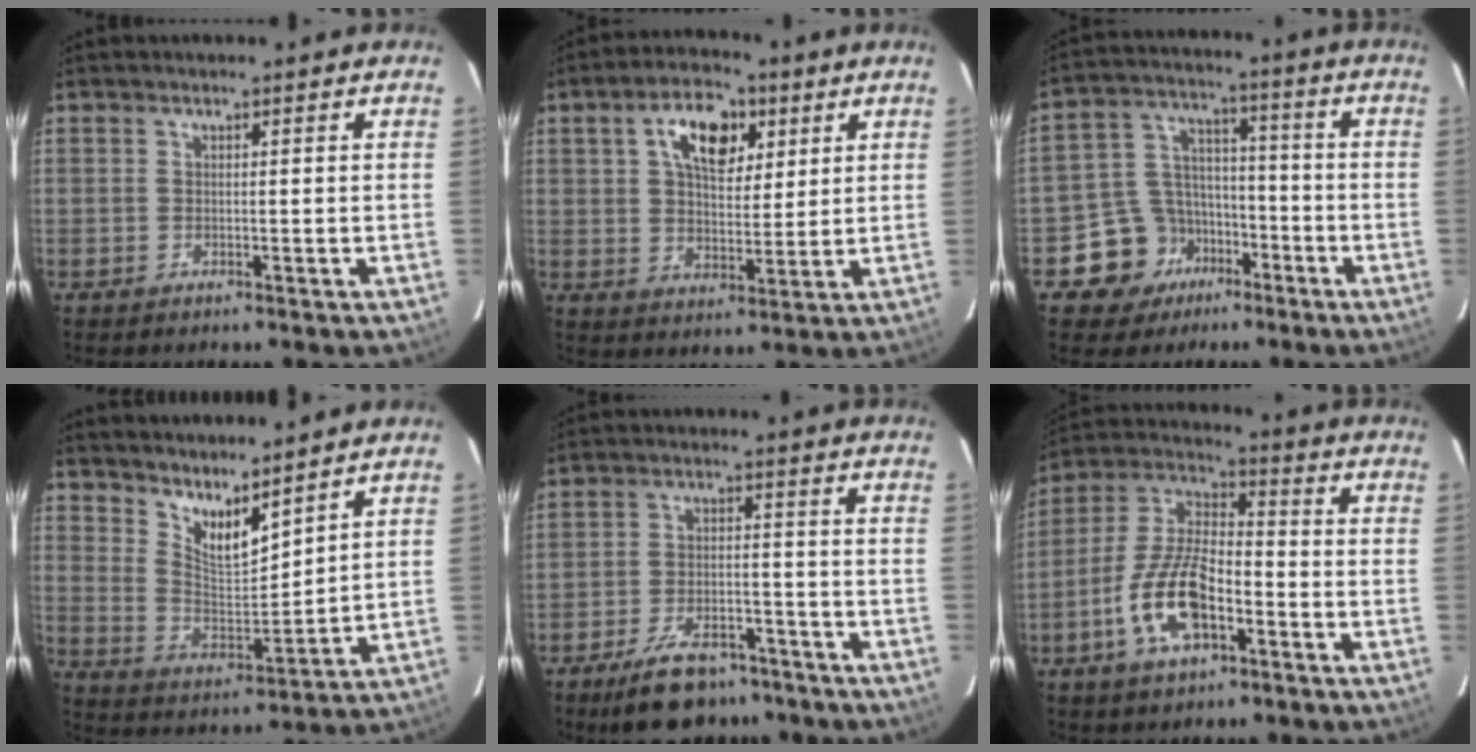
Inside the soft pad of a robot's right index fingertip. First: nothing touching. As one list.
[{"total": 10.5, "force": [4.3, 5.9, 7.5], "torque": [-0.124, 0.022, 0.073]}, {"total": 10.5, "force": [-6.2, 8.4, 1.8], "torque": [-0.054, 0.042, -0.094]}, {"total": 10.4, "force": [8.4, 2.9, 5.3], "torque": [-0.094, -0.009, 0.159]}, {"total": 13.0, "force": [-10.1, 5.7, 6.0], "torque": [-0.130, 0.005, -0.148]}, {"total": 15.6, "force": [-6.8, 6.9, 12.2], "torque": [-0.253, 0.003, -0.131]}]